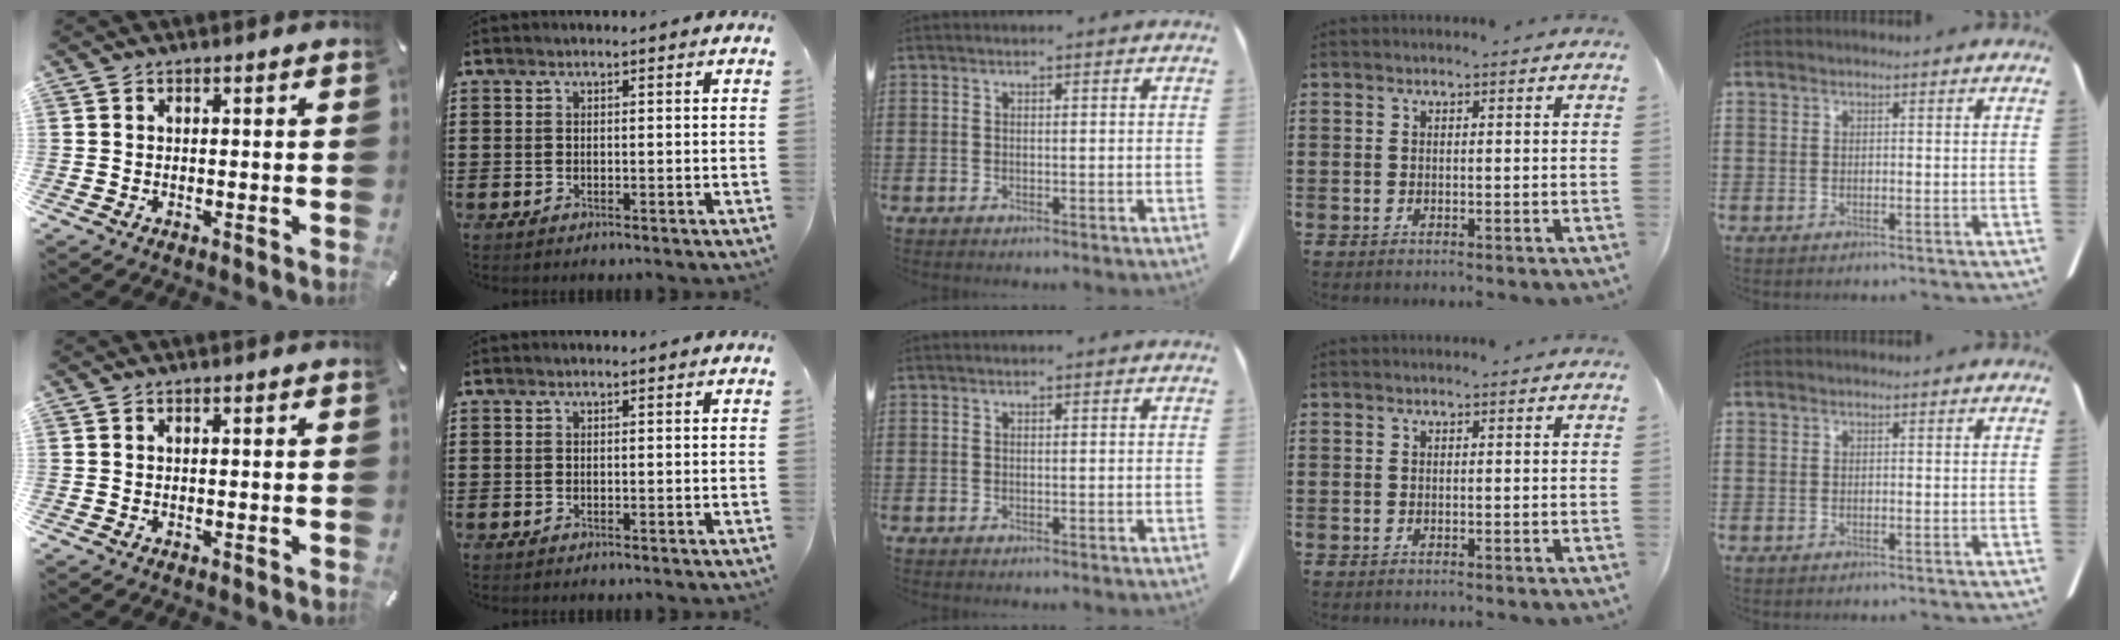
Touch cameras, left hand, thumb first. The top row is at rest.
{}